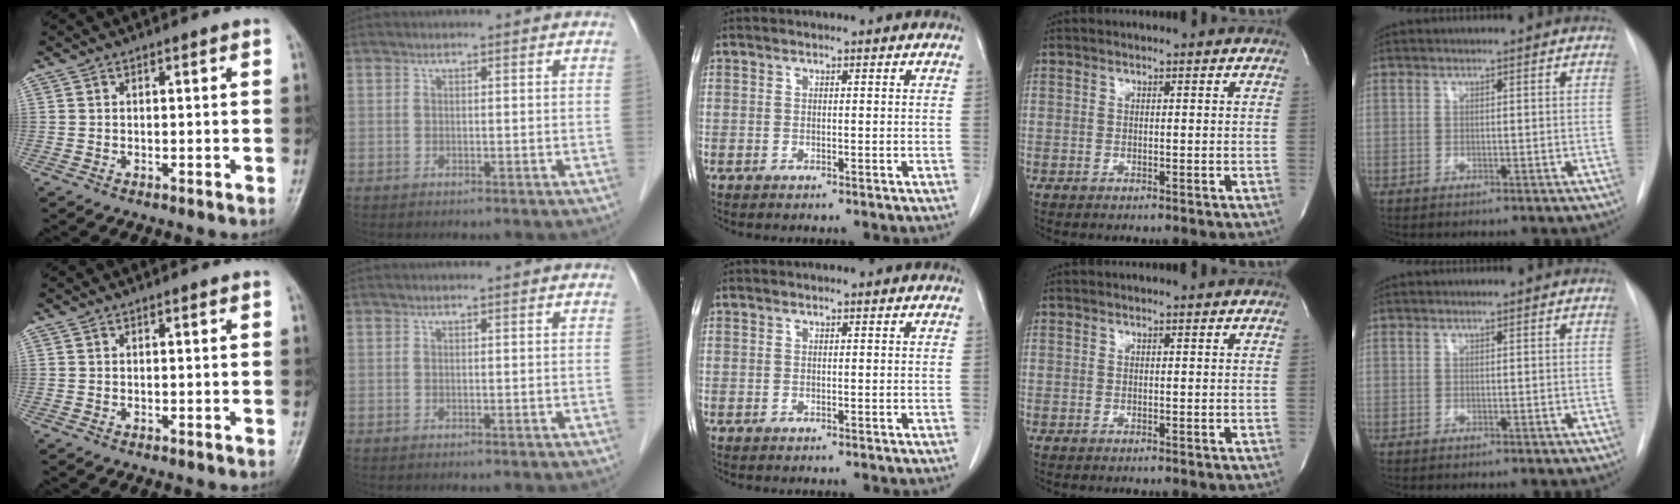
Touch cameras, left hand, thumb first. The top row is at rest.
{}